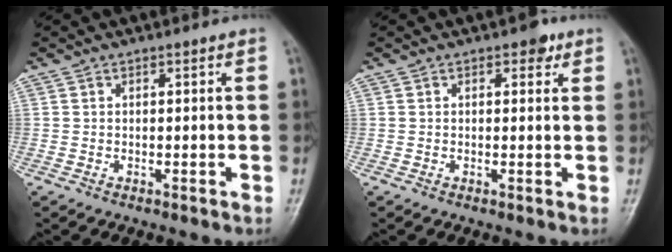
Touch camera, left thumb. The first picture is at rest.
{"total": 2.2, "force": [1.2, 1.3, 1.3], "torque": [-0.002, -0.002, 0.012]}